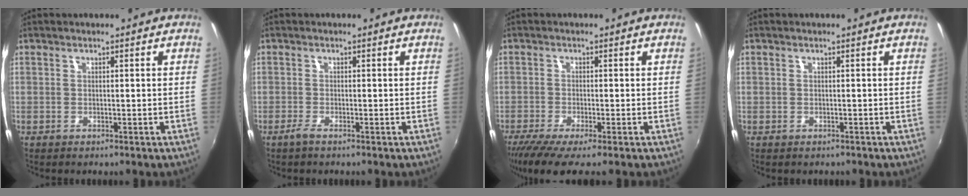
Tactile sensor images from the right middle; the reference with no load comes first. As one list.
[{"total": 1.6, "force": [-1.2, 0.2, 1.0], "torque": [-0.024, -0.005, -0.025]}, {"total": 6.7, "force": [-5.1, 0.2, 4.4], "torque": [-0.102, -0.034, -0.092]}, {"total": 0.8, "force": [-0.5, 0.7, 0.0], "torque": [-0.001, -0.003, -0.006]}]